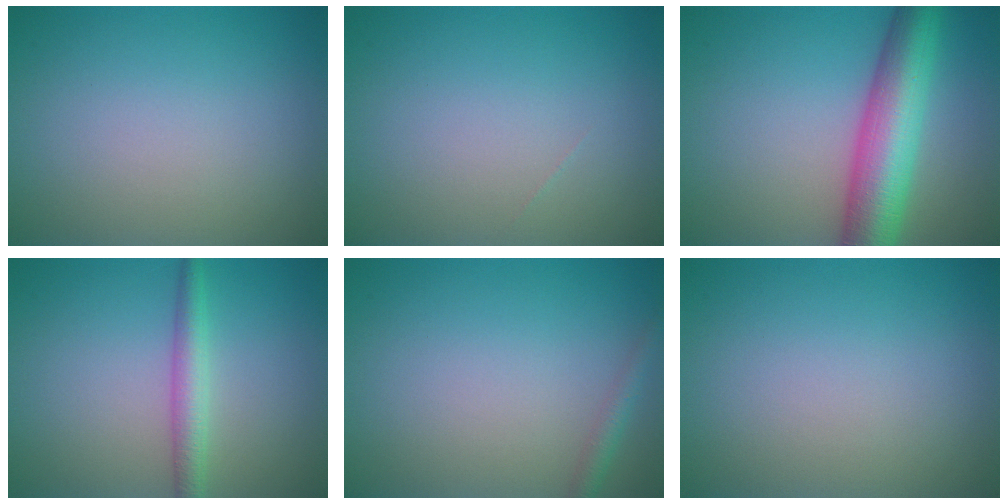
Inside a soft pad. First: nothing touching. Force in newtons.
{"total": 0.0}
{"total": 8.7, "press": 8.7, "slide": 0.2}
{"total": 2.6, "press": 2.6, "slide": 0.1}
{"total": 1.4, "press": 1.4, "slide": 0.1}
{"total": 0.0}